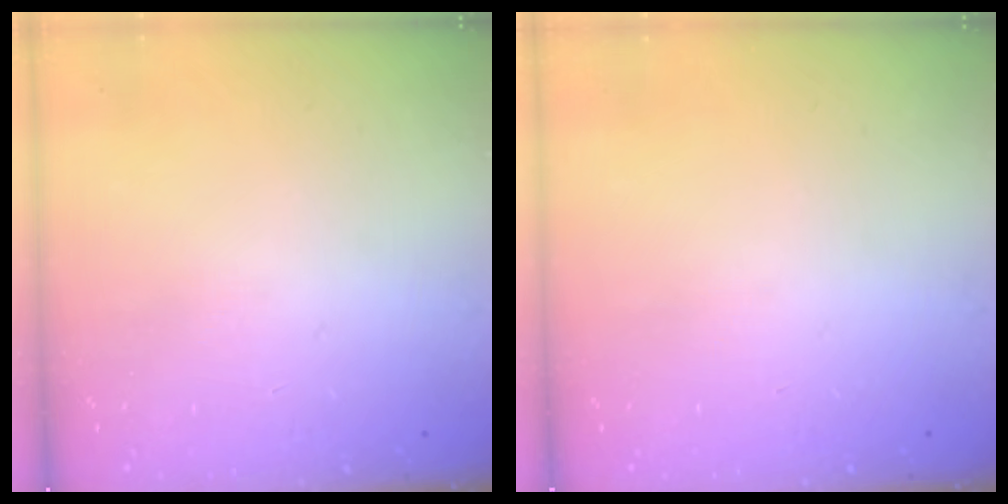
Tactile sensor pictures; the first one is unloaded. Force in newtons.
{"total": 0.0}